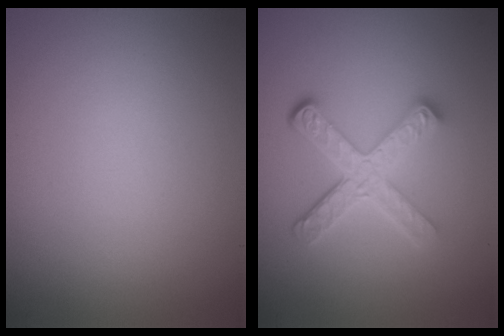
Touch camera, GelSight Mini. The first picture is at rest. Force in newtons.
{"total": 4.6, "press": 3.5, "slide": 3.0}